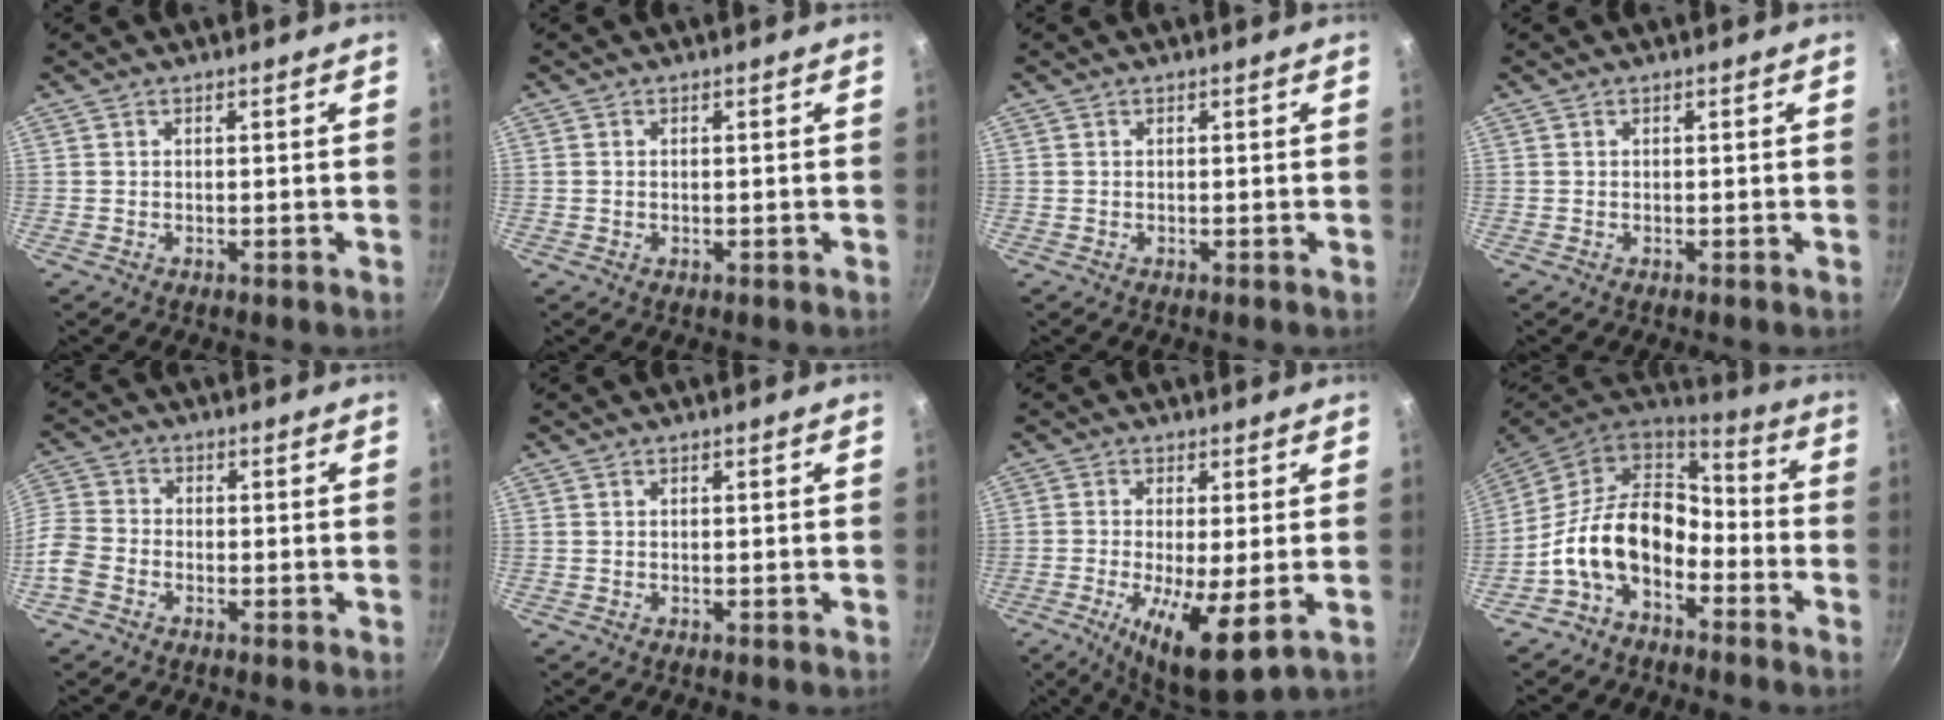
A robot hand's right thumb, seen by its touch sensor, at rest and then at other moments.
{"total": 0.0}
{"total": 0.0}
{"total": 0.0}
{"total": 8.6, "force": [-3.5, 6.6, 4.4], "torque": [-0.099, 0.028, -0.091]}
{"total": 0.0}
{"total": 11.6, "force": [-2.7, 2.7, 10.9], "torque": [-0.192, -0.014, -0.039]}
{"total": 15.5, "force": [-5.2, 10.1, 10.5], "torque": [-0.165, 0.063, -0.113]}